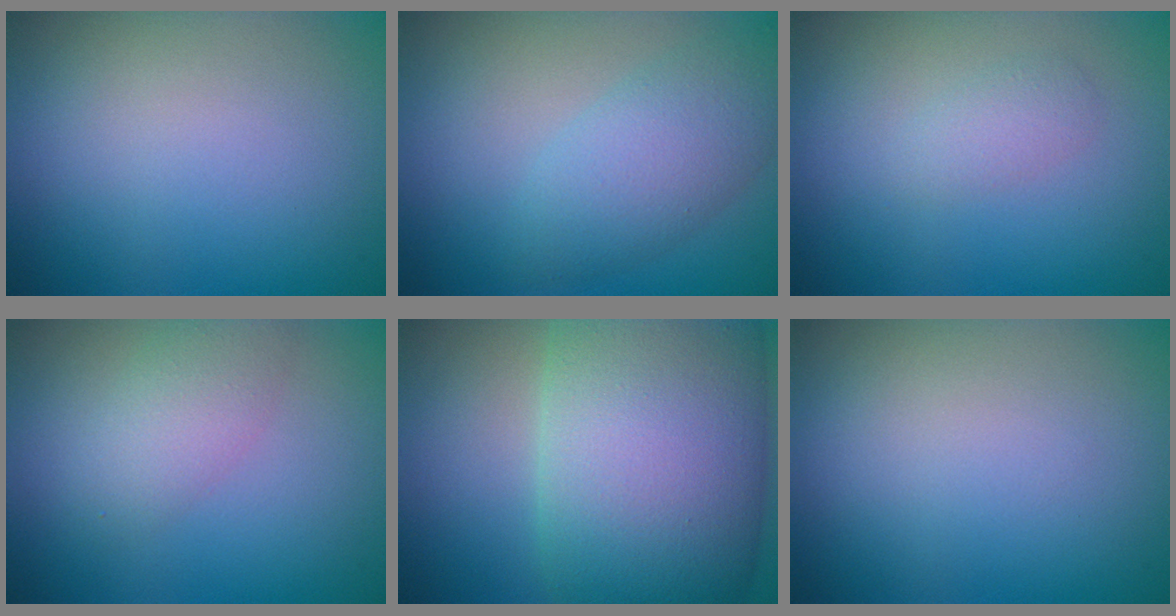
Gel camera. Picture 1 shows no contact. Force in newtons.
{"total": 3.9, "press": 3.9, "slide": 0.0}
{"total": 1.2, "press": 1.2, "slide": 0.0}
{"total": 2.7, "press": 2.7, "slide": 0.1}
{"total": 15.7, "press": 15.7, "slide": 0.8}
{"total": 0.0}